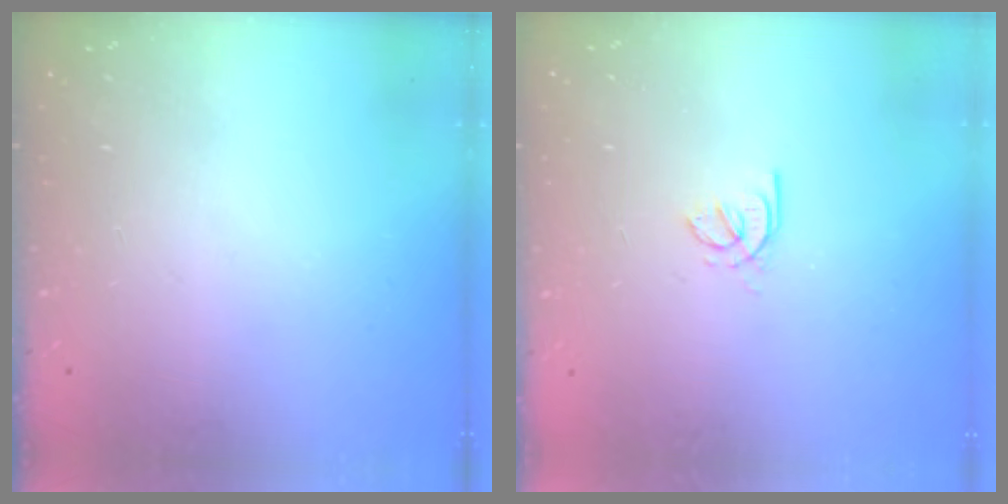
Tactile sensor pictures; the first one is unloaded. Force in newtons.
{"total": 2.1, "press": 2.1, "slide": 0.6}